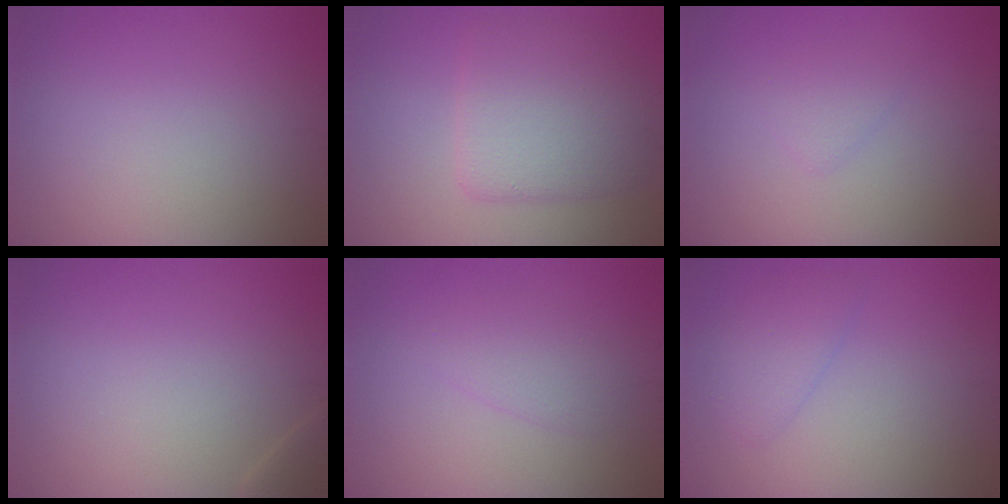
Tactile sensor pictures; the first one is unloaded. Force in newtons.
{"total": 5.1, "press": 5.1, "slide": 0.4}
{"total": 1.2, "press": 1.2, "slide": 0.1}
{"total": 1.1, "press": 1.1, "slide": 0.1}
{"total": 1.8, "press": 1.8, "slide": 0.1}
{"total": 2.0, "press": 2.0, "slide": 0.2}